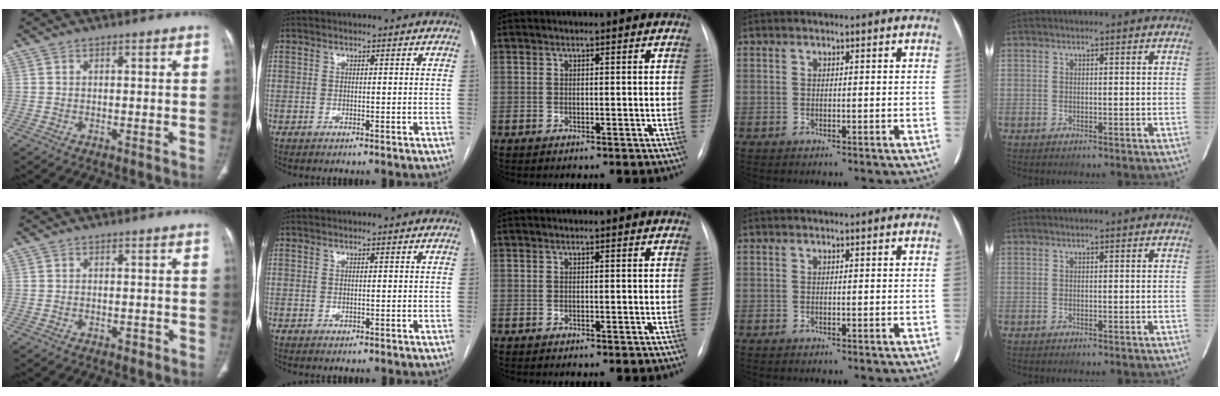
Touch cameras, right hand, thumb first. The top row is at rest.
{"thumb": {"total": 1.0, "force": [-0.6, 0.6, 0.4], "torque": [-0.008, 0.002, -0.010]}}